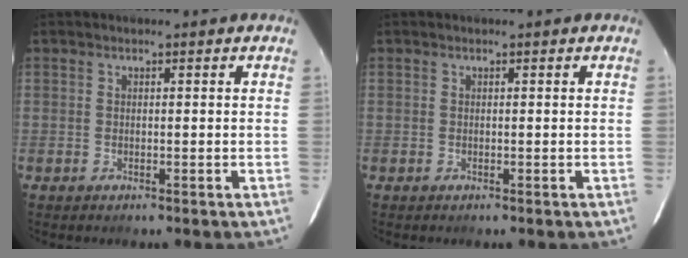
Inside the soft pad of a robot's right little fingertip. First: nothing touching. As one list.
[{"total": 0.0}]